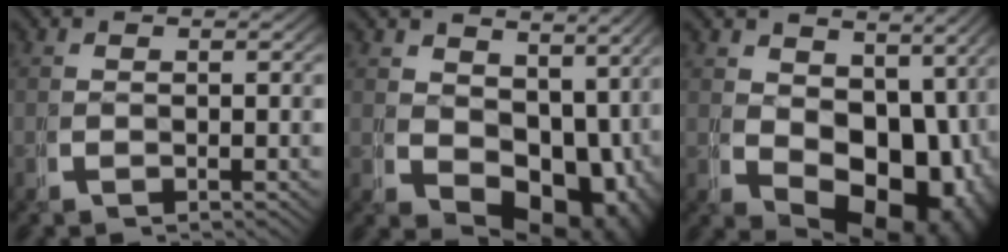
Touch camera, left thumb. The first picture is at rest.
{"total": 9.9, "force": [-0.8, 6.8, 7.2], "torque": [-0.108, -0.046, 0.012]}
{"total": 11.7, "force": [-0.8, 8.1, 8.4], "torque": [-0.126, -0.053, 0.013]}